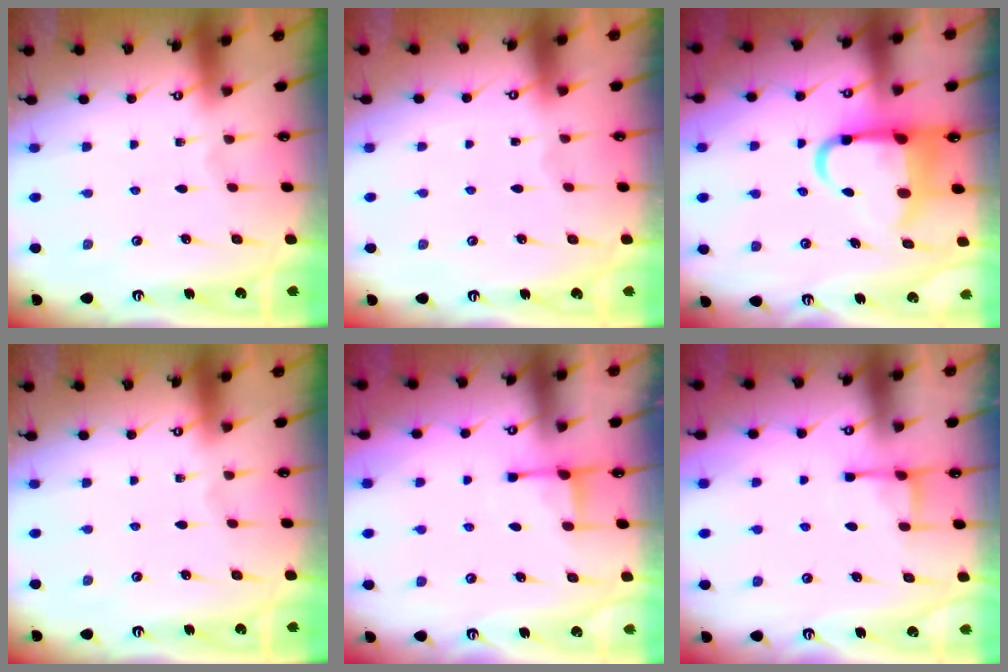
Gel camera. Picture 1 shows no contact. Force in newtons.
{"total": 1.2, "press": 1.2, "slide": 0.1}
{"total": 9.7, "press": 9.3, "slide": 2.8}
{"total": 0.0}
{"total": 2.7, "press": 2.6, "slide": 0.7}
{"total": 4.0, "press": 3.9, "slide": 0.6}